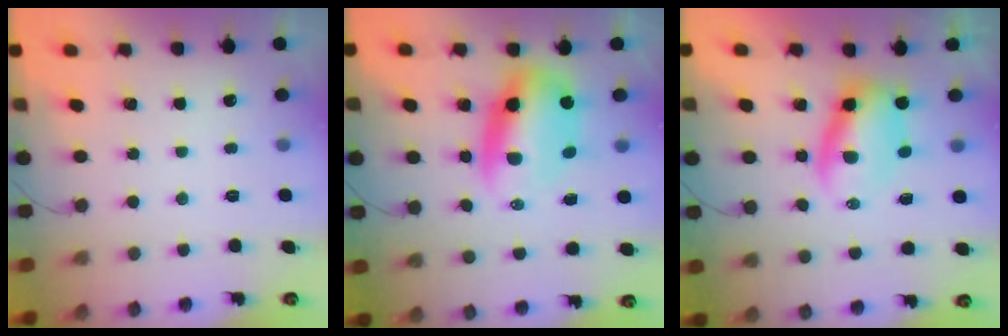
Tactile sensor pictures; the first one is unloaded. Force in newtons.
{"total": 9.8, "press": 9.5, "slide": 2.4}
{"total": 6.2, "press": 6.0, "slide": 1.3}